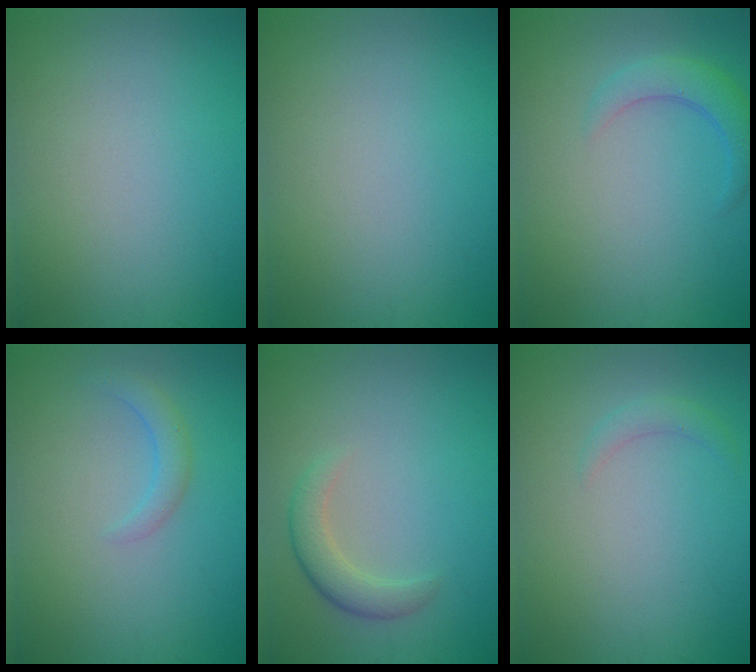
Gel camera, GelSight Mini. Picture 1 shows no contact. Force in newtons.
{"total": 0.0}
{"total": 2.6, "press": 2.6, "slide": 0.2}
{"total": 1.6, "press": 1.6, "slide": 0.2}
{"total": 2.5, "press": 2.5, "slide": 0.1}
{"total": 1.1, "press": 1.1, "slide": 0.0}